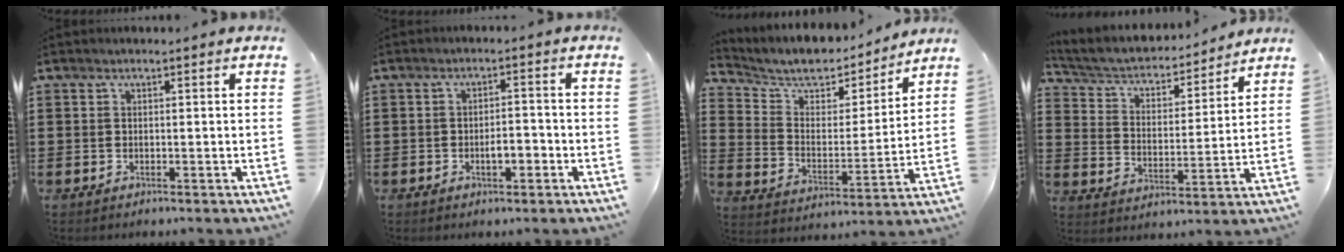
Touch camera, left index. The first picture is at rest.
{"total": 3.2, "force": [-1.3, 1.3, 2.6], "torque": [-0.051, 0.004, -0.027]}
{"total": 7.1, "force": [6.5, 2.4, 1.5], "torque": [-0.063, -0.049, 0.109]}
{"total": 4.1, "force": [3.6, 1.4, 1.2], "torque": [-0.045, -0.026, 0.054]}